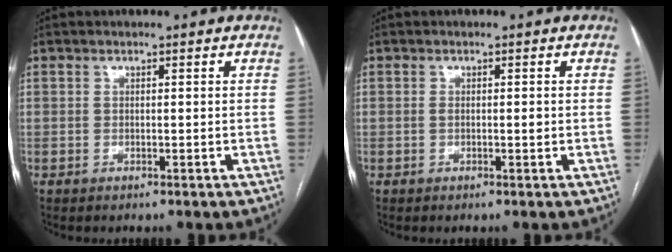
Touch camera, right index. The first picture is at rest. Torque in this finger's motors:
{"motor_torque": [0.56, 0.30, 0.01, 0.02]}